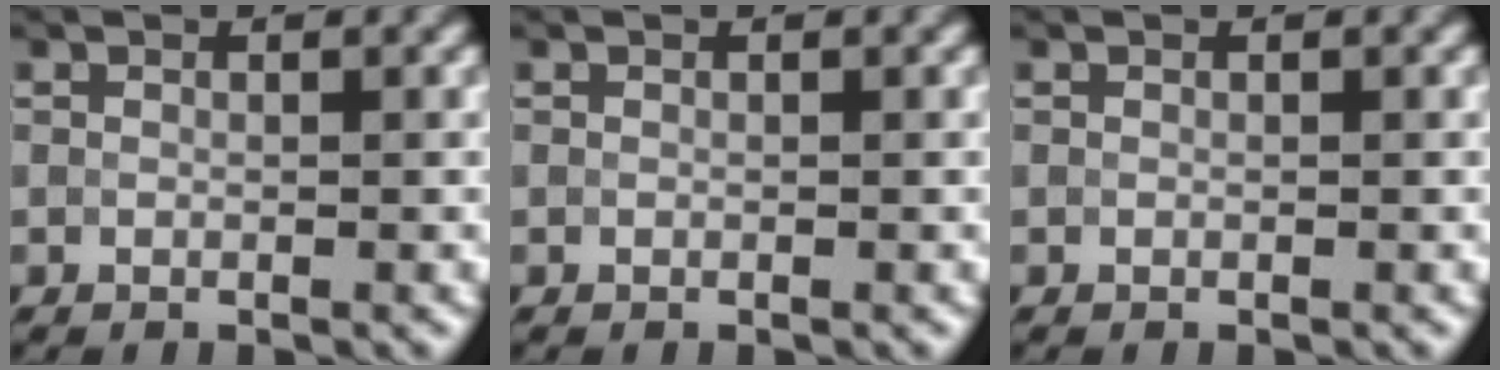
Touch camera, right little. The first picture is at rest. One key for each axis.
{"total": 0.0}
{"total": 0.0}